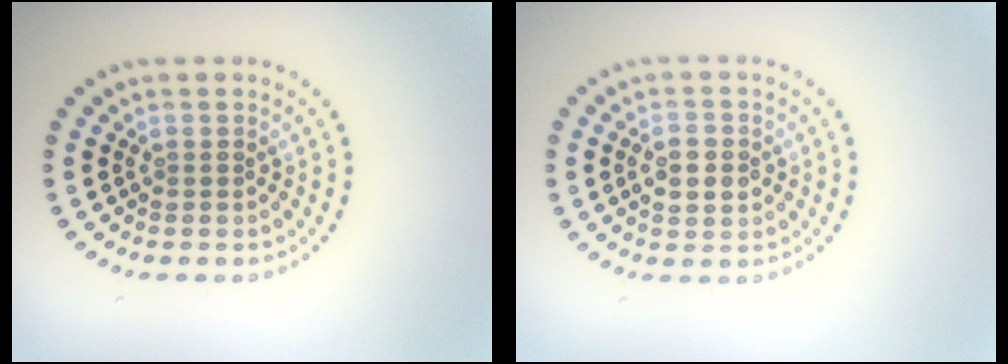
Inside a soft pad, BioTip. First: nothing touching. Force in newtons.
{"total": 3.0, "press": 3.0, "slide": 0.0}